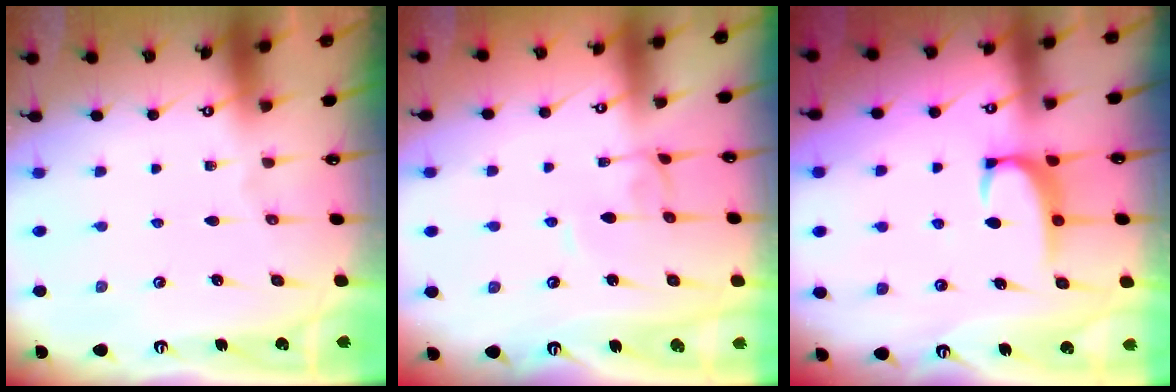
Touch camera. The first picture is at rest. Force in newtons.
{"total": 2.1, "press": 2.1, "slide": 0.1}
{"total": 2.3, "press": 2.2, "slide": 0.6}